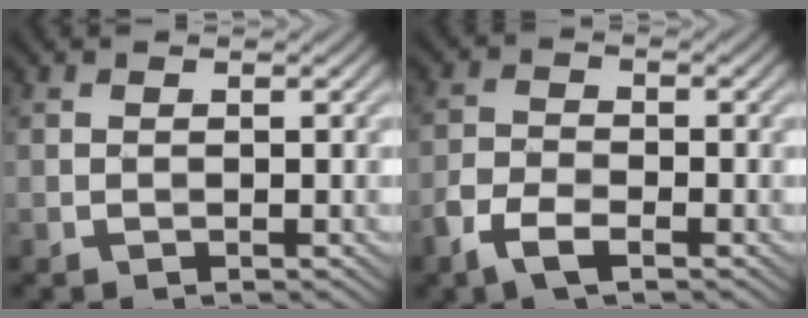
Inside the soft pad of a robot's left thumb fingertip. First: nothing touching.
{"total": 4.6, "force": [-2.9, 1.9, 3.0], "torque": [-0.071, -0.006, -0.066]}